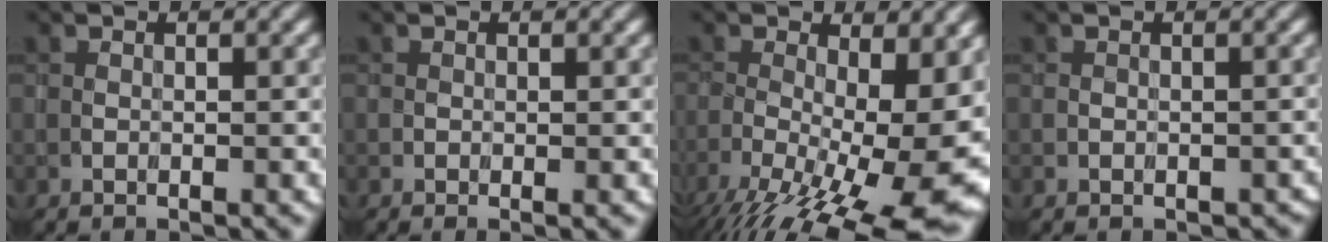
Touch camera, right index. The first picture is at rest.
{"total": 0.0}
{"total": 17.0, "force": [-4.6, 7.0, 14.8], "torque": [-0.227, -0.028, -0.049]}
{"total": 1.0, "force": [-0.5, 0.8, 0.2], "torque": [-0.005, -0.004, -0.002]}